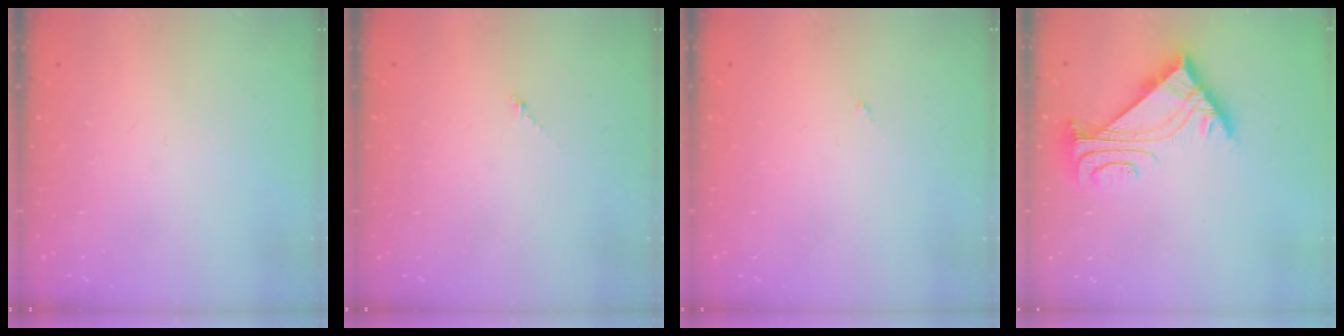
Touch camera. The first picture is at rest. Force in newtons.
{"total": 0.7, "press": 0.6, "slide": 0.4}
{"total": 0.0}
{"total": 4.9, "press": 4.8, "slide": 0.7}